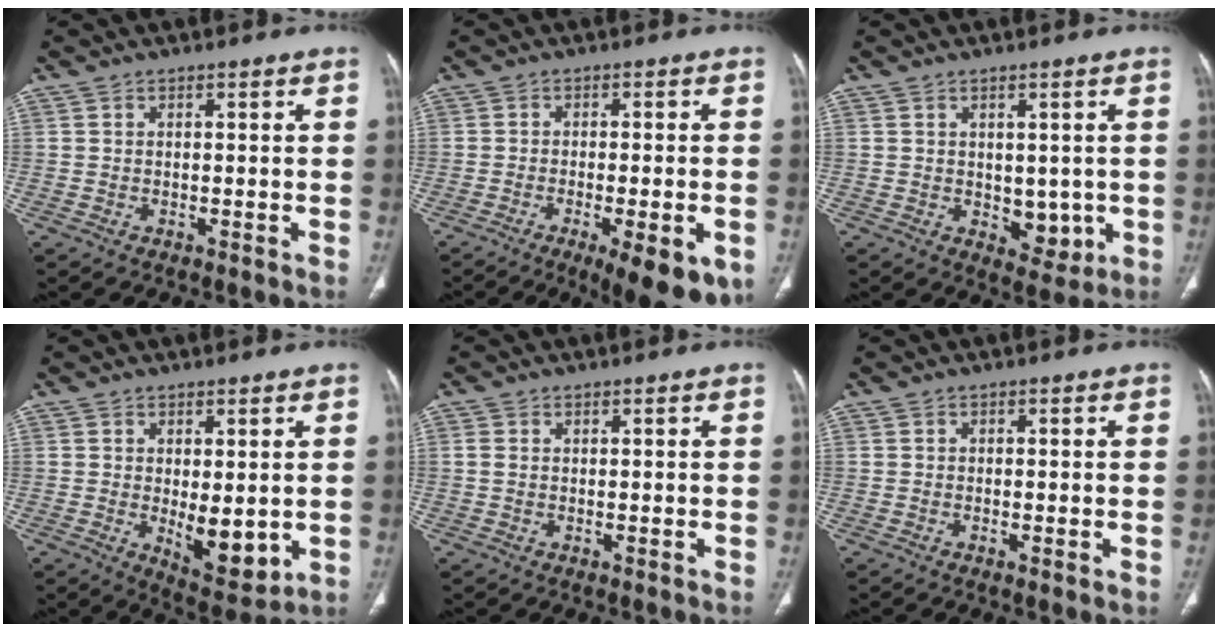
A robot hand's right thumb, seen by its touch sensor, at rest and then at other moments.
{"total": 12.5, "force": [-6.0, 3.7, 10.4], "torque": [-0.116, 0.000, -0.077]}
{"total": 5.3, "force": [-0.3, 3.6, 3.9], "torque": [-0.026, -0.011, 0.011]}
{"total": 8.3, "force": [-0.6, 3.7, 7.4], "torque": [-0.087, -0.023, 0.007]}
{"total": 1.0, "force": [0.3, 0.8, 0.6], "torque": [-0.017, 0.002, 0.007]}
{"total": 0.8, "force": [-0.2, 0.1, 0.8], "torque": [-0.019, -0.004, -0.005]}